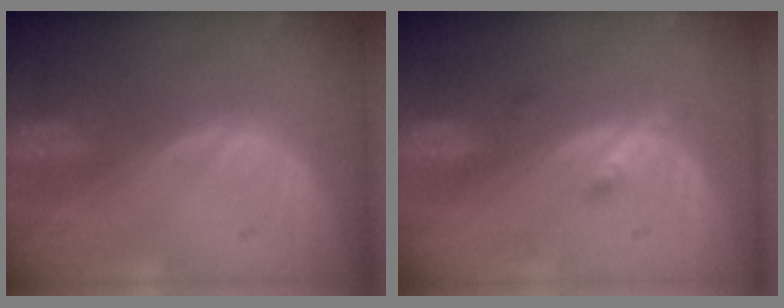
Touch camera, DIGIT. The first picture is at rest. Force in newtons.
{"total": 2.7, "press": 2.3, "slide": 1.5}